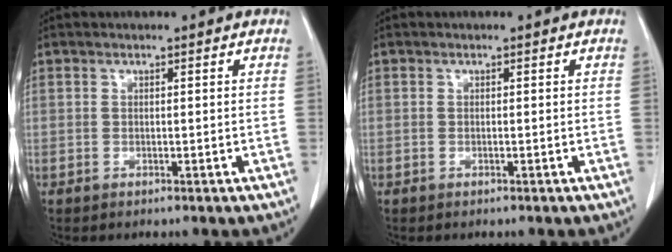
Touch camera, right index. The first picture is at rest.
{"total": 0.0}